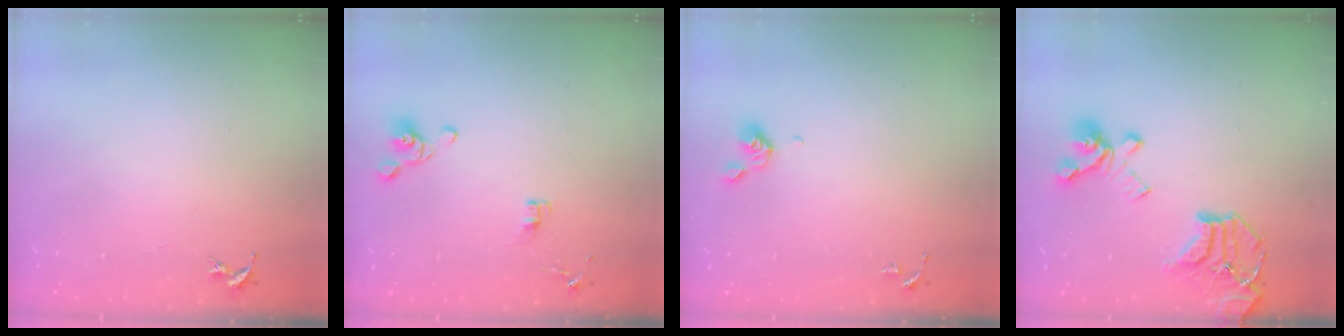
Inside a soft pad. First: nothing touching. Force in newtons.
{"total": 6.4, "press": 5.9, "slide": 2.4}
{"total": 5.4, "press": 5.2, "slide": 1.4}
{"total": 19.3, "press": 19.2, "slide": 1.9}